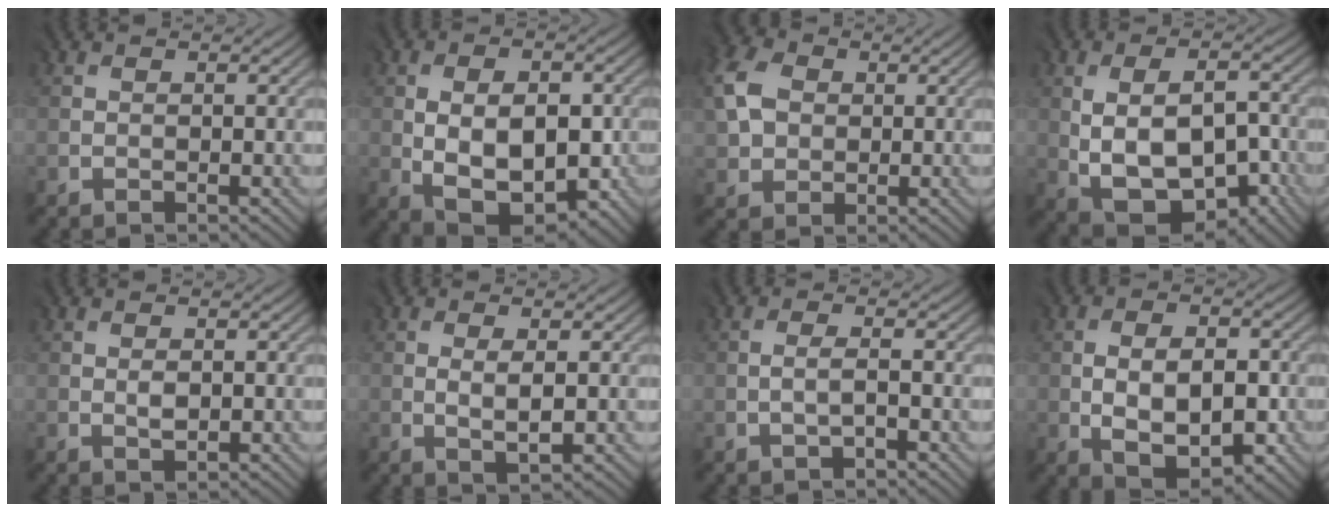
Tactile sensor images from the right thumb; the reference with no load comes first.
{"total": 10.2, "force": [-1.3, 6.3, 7.8], "torque": [-0.140, -0.012, -0.014]}
{"total": 5.5, "force": [1.2, 4.6, 2.9], "torque": [-0.092, 0.011, 0.019]}
{"total": 11.7, "force": [-2.3, 7.3, 8.9], "torque": [-0.165, -0.016, -0.023]}
{"total": 1.1, "force": [0.1, 0.7, 0.8], "torque": [-0.011, -0.004, 0.005]}
{"total": 2.6, "force": [0.2, 1.0, 2.4], "torque": [-0.051, -0.006, 0.009]}
{"total": 1.2, "force": [-0.8, 0.1, 0.8], "torque": [-0.018, -0.001, -0.016]}
{"total": 8.6, "force": [-1.5, 5.1, 6.7], "torque": [-0.114, -0.014, -0.019]}